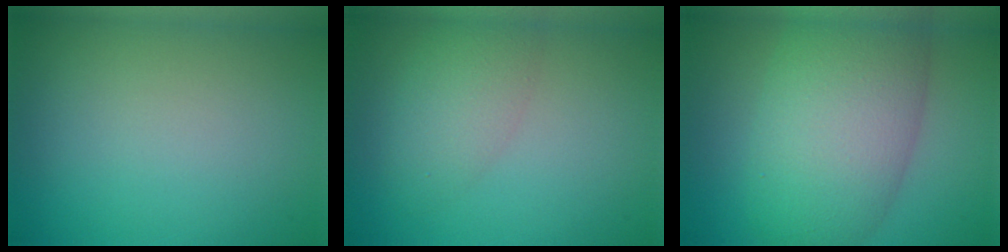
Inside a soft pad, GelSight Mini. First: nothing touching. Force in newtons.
{"total": 3.4, "press": 3.4, "slide": 0.0}
{"total": 10.3, "press": 10.3, "slide": 0.2}